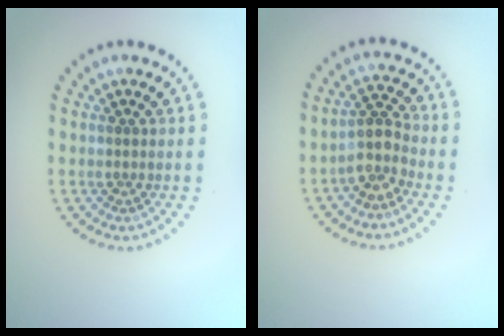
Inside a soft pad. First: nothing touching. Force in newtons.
{"total": 2.7, "press": 2.1, "slide": 1.7}